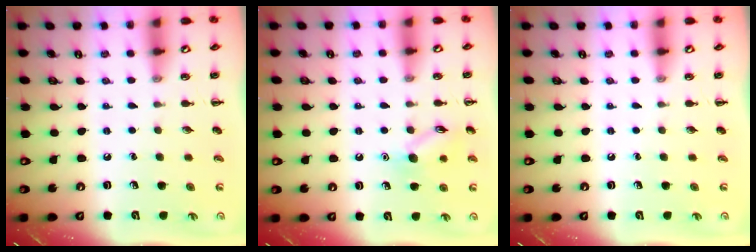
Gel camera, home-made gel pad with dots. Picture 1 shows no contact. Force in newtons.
{"total": 9.8, "press": 9.8, "slide": 0.6}
{"total": 0.0}